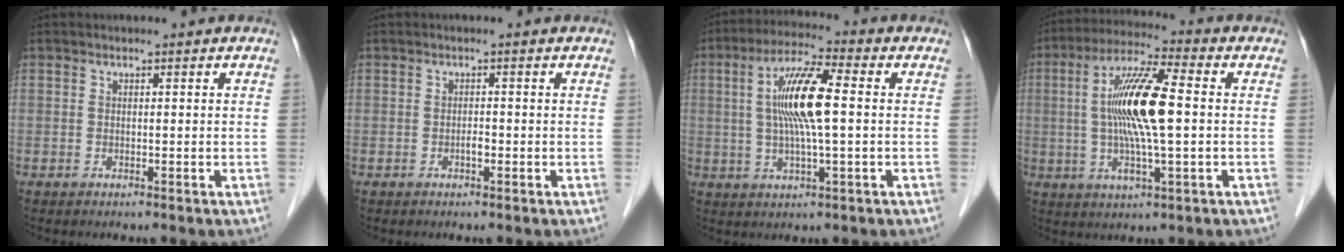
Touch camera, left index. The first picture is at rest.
{"total": 1.0, "force": [-0.5, 0.3, 0.8], "torque": [-0.015, 0.002, -0.008]}
{"total": 10.3, "force": [0.9, 1.1, 10.2], "torque": [-0.204, 0.008, 0.012]}
{"total": 12.9, "force": [0.4, 1.3, 12.8], "torque": [-0.254, 0.005, 0.001]}